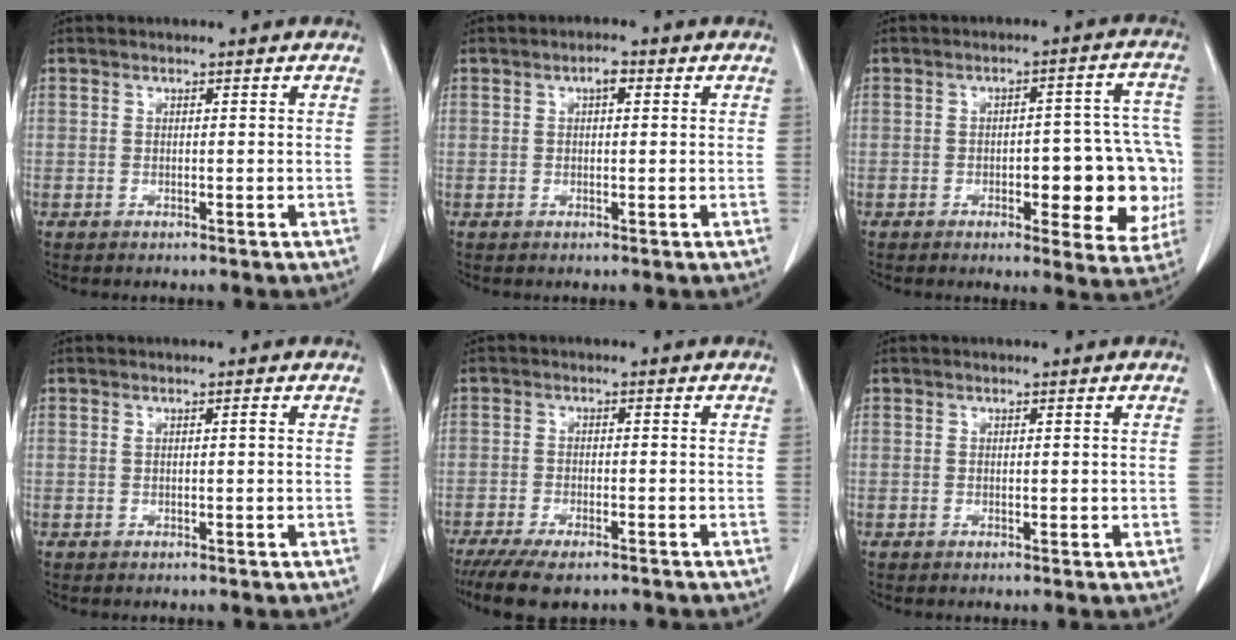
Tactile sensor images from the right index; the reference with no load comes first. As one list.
[{"total": 2.5, "force": [0.9, 1.2, 2.0], "torque": [-0.035, 0.008, 0.014]}, {"total": 15.8, "force": [-2.7, 5.5, 14.6], "torque": [-0.133, 0.035, -0.020]}, {"total": 1.0, "force": [0.2, 0.4, 0.9], "torque": [-0.024, 0.010, 0.007]}, {"total": 9.0, "force": [-6.7, 3.1, 5.2], "torque": [-0.087, -0.014, -0.105]}, {"total": 1.0, "force": [0.0, 0.7, 0.7], "torque": [-0.016, 0.003, 0.001]}]